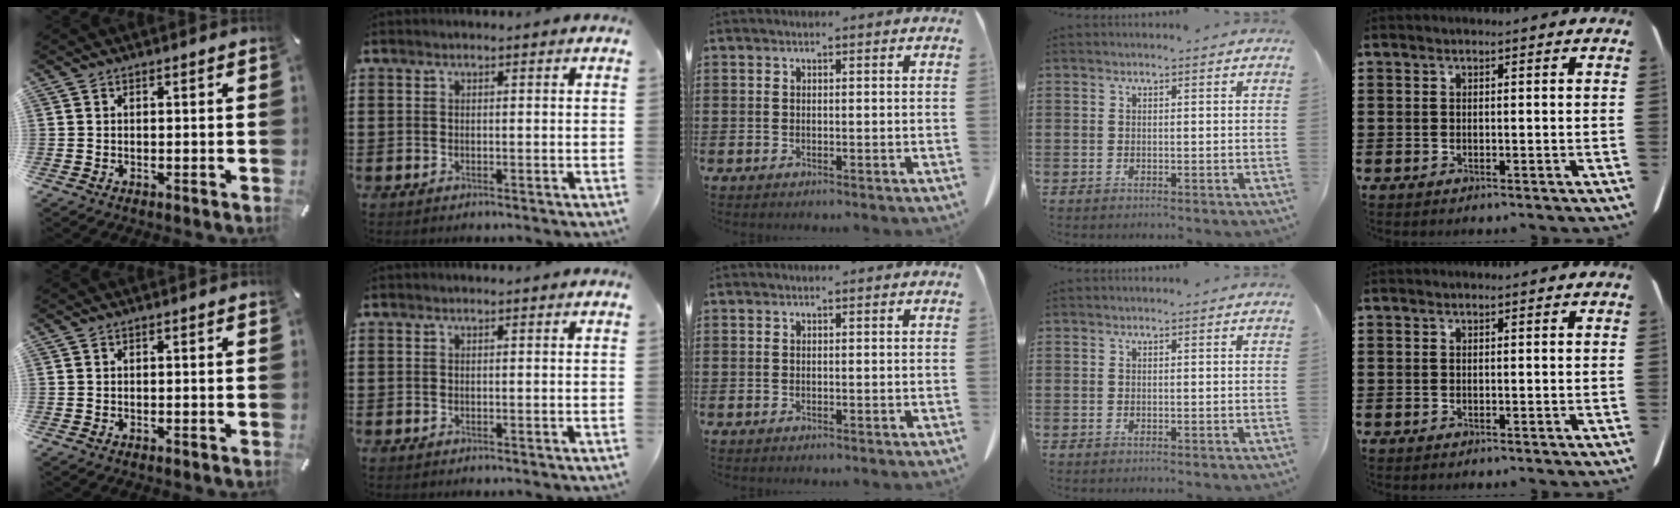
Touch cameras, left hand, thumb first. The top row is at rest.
{}